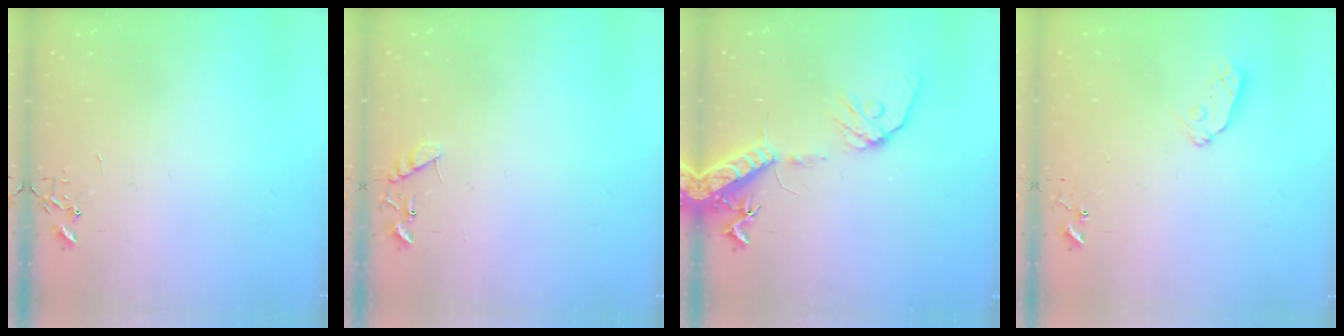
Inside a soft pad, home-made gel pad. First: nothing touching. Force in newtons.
{"total": 8.8, "press": 8.8, "slide": 0.4}
{"total": 16.6, "press": 16.2, "slide": 3.5}
{"total": 7.3, "press": 7.3, "slide": 0.4}